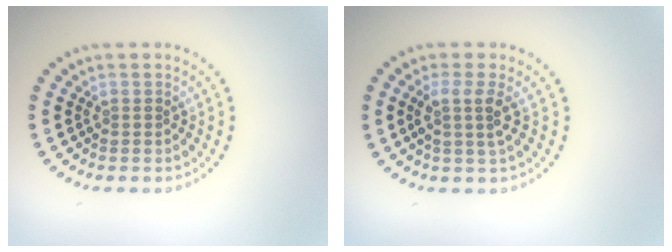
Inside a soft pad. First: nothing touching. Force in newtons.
{"total": 2.4, "press": 1.8, "slide": 1.6}